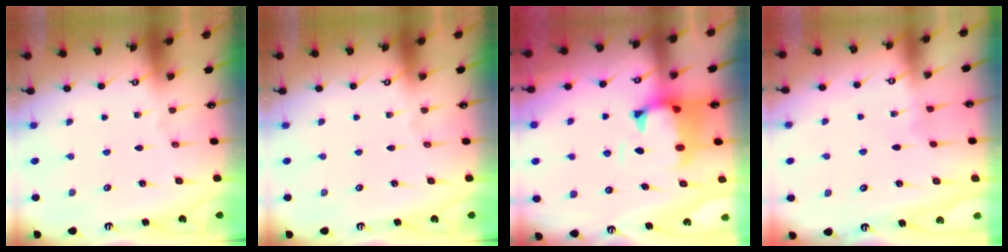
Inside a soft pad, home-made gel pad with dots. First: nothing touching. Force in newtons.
{"total": 0.0}
{"total": 1.5, "press": 1.1, "slide": 1.1}
{"total": 4.2, "press": 4.2, "slide": 0.1}